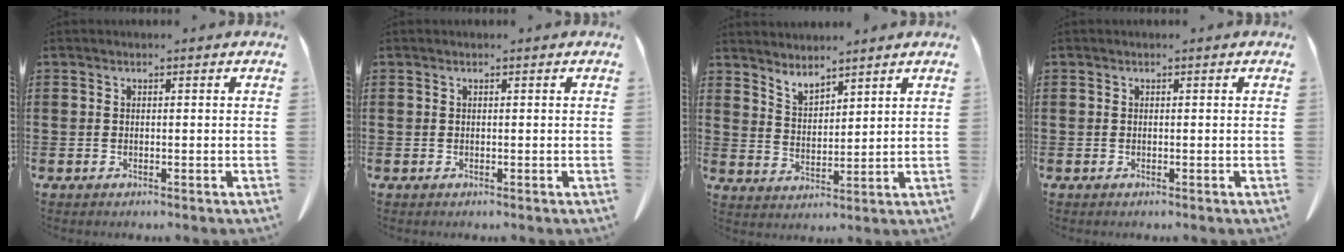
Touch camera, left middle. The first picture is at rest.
{"total": 0.0}
{"total": 3.8, "force": [3.7, 0.5, 0.4], "torque": [-0.019, -0.017, 0.069]}
{"total": 0.0}